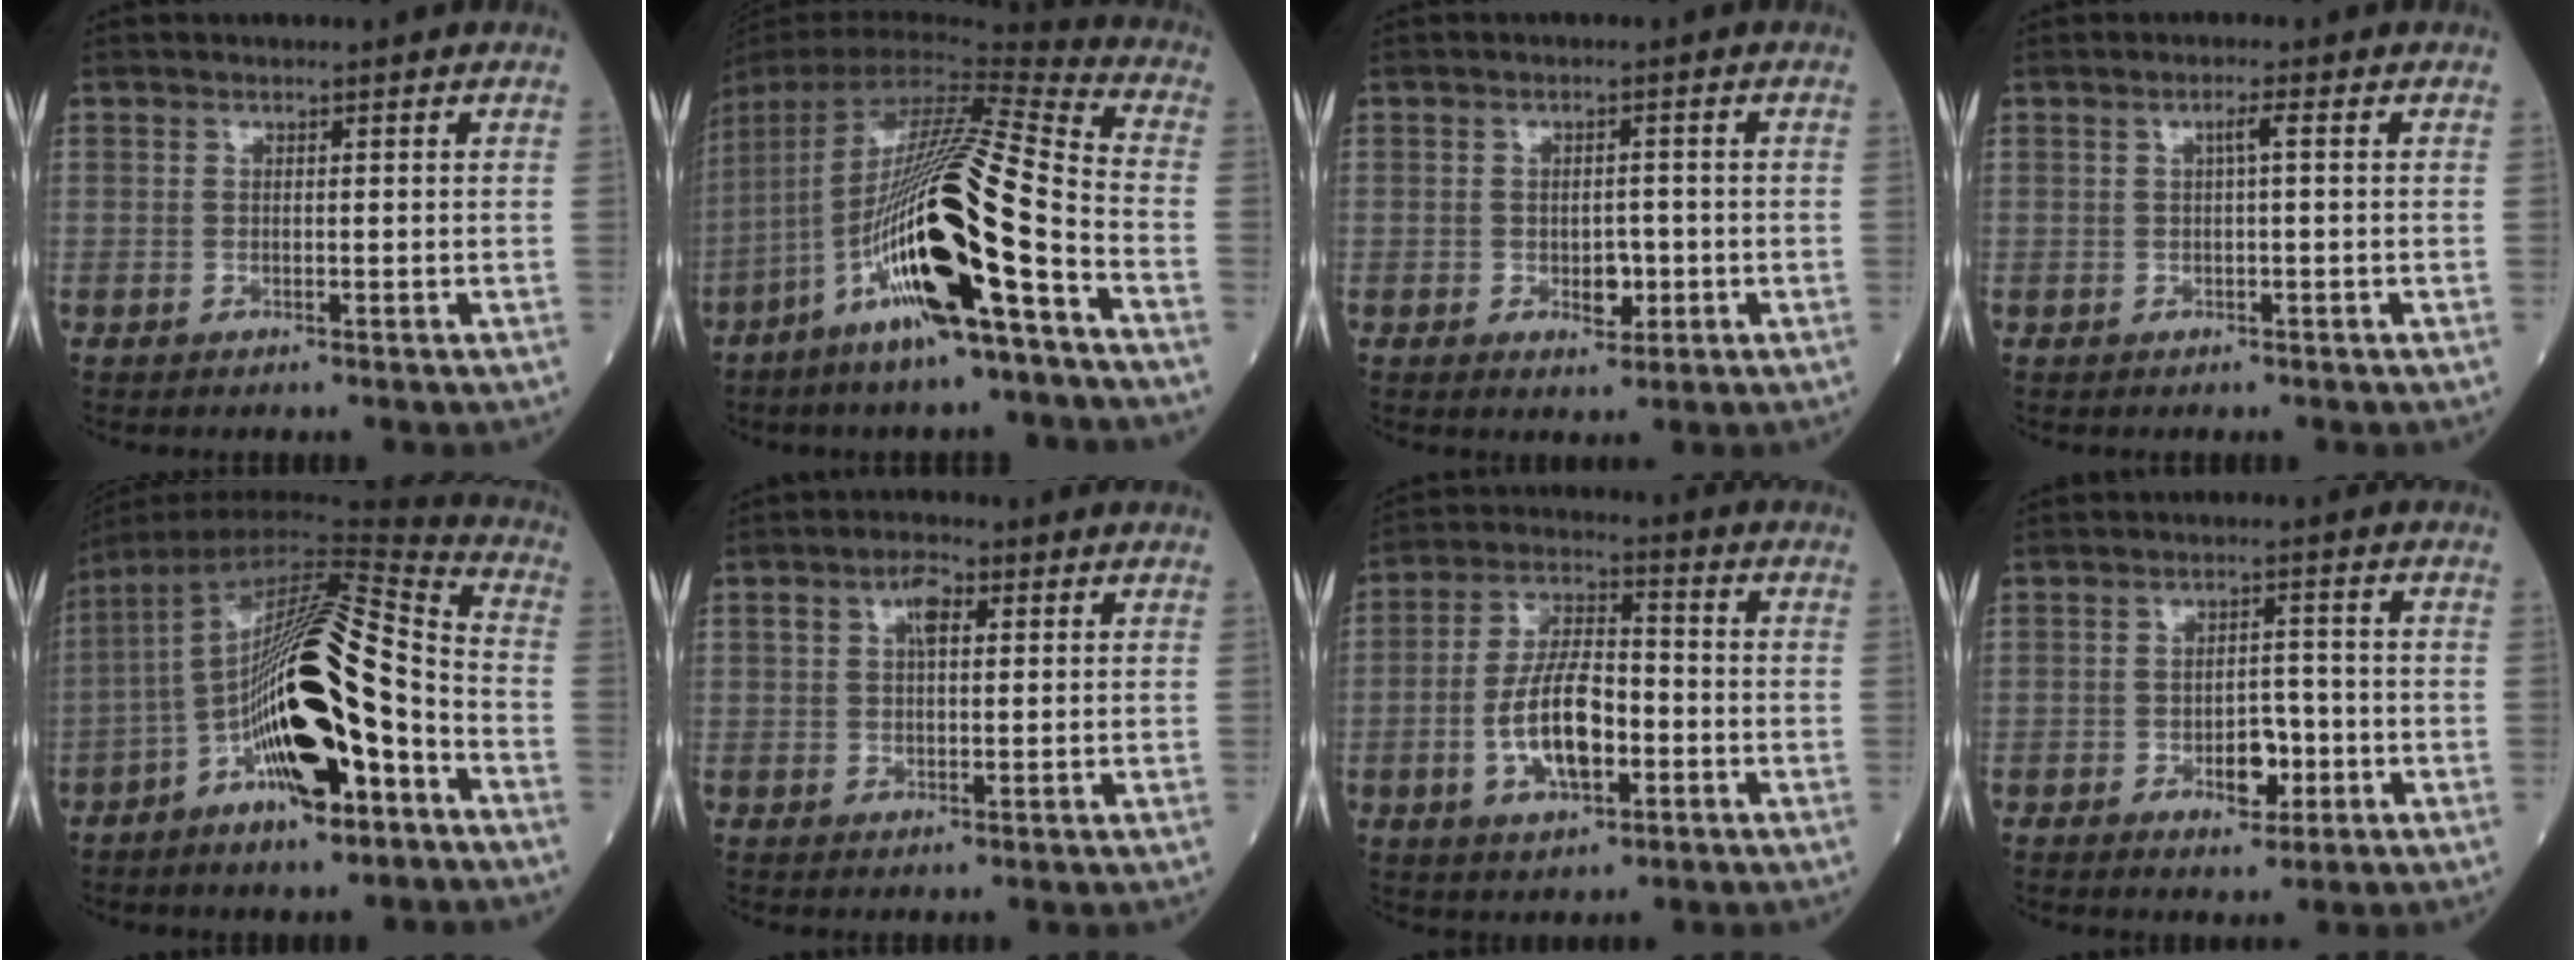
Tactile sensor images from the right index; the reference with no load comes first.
{"total": 23.1, "force": [-8.6, 1.7, 21.3], "torque": [-0.416, -0.023, -0.159]}
{"total": 3.2, "force": [-0.8, 1.8, 2.5], "torque": [-0.034, 0.002, -0.007]}
{"total": 1.3, "force": [0.1, -0.2, 1.3], "torque": [-0.023, 0.003, 0.002]}
{"total": 20.8, "force": [-6.9, 4.3, 19.2], "torque": [-0.339, 0.010, -0.108]}
{"total": 4.1, "force": [1.4, 1.9, 3.3], "torque": [-0.063, 0.015, 0.023]}
{"total": 10.9, "force": [-2.8, 4.4, 9.6], "torque": [-0.192, 0.010, -0.052]}
{"total": 4.9, "force": [-1.7, 2.5, 3.8], "torque": [-0.057, 0.004, -0.024]}